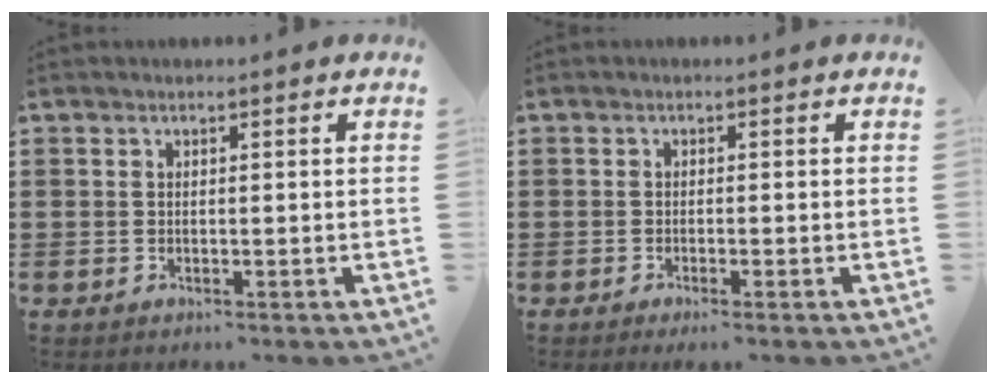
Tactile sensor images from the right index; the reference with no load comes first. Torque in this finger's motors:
{"motor_torque": [0.29, -0.12, 0.06, 0.01]}